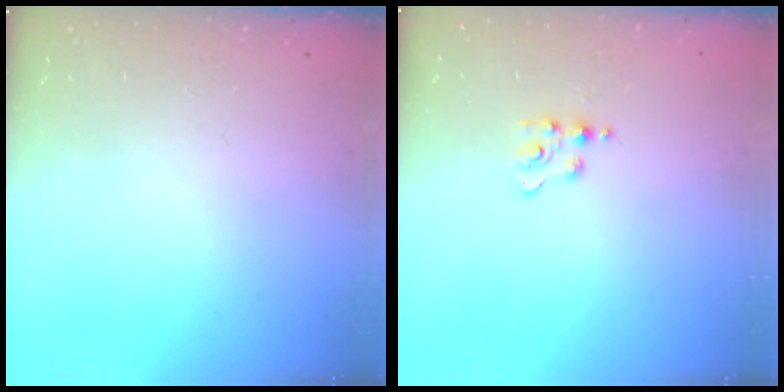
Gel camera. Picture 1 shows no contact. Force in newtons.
{"total": 3.4, "press": 3.3, "slide": 0.5}